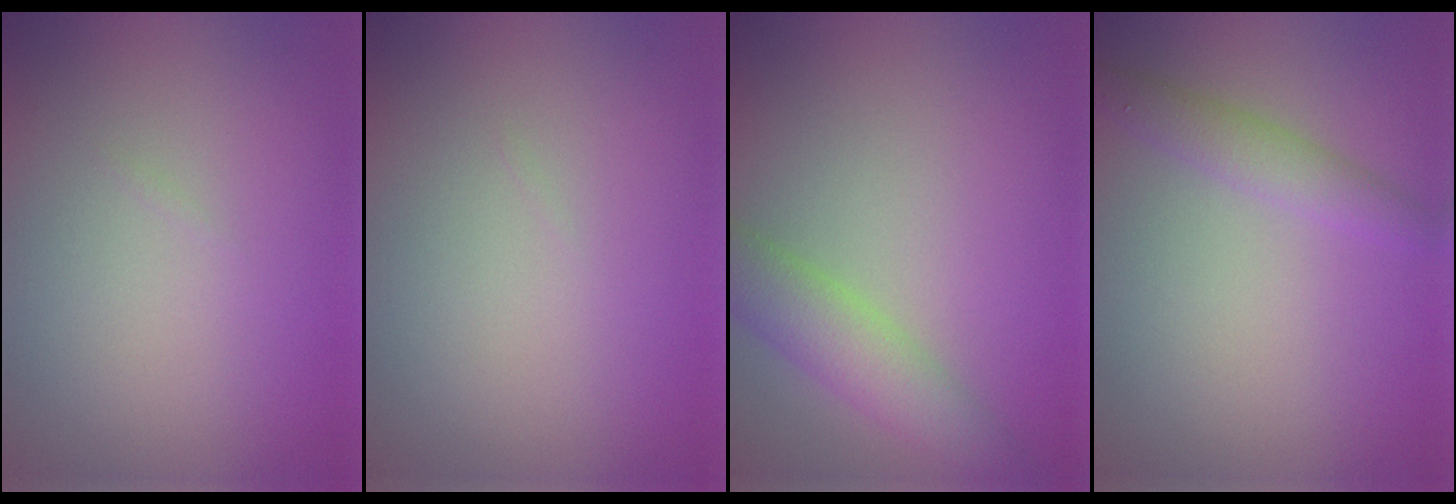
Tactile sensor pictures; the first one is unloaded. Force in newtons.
{"total": 0.0}
{"total": 4.3, "press": 4.3, "slide": 0.3}
{"total": 2.3, "press": 2.3, "slide": 0.0}